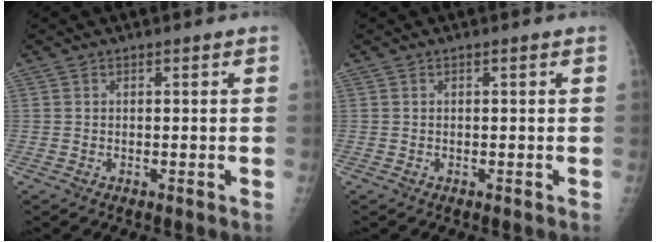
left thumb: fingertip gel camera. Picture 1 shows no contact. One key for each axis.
{"total": 0.0}